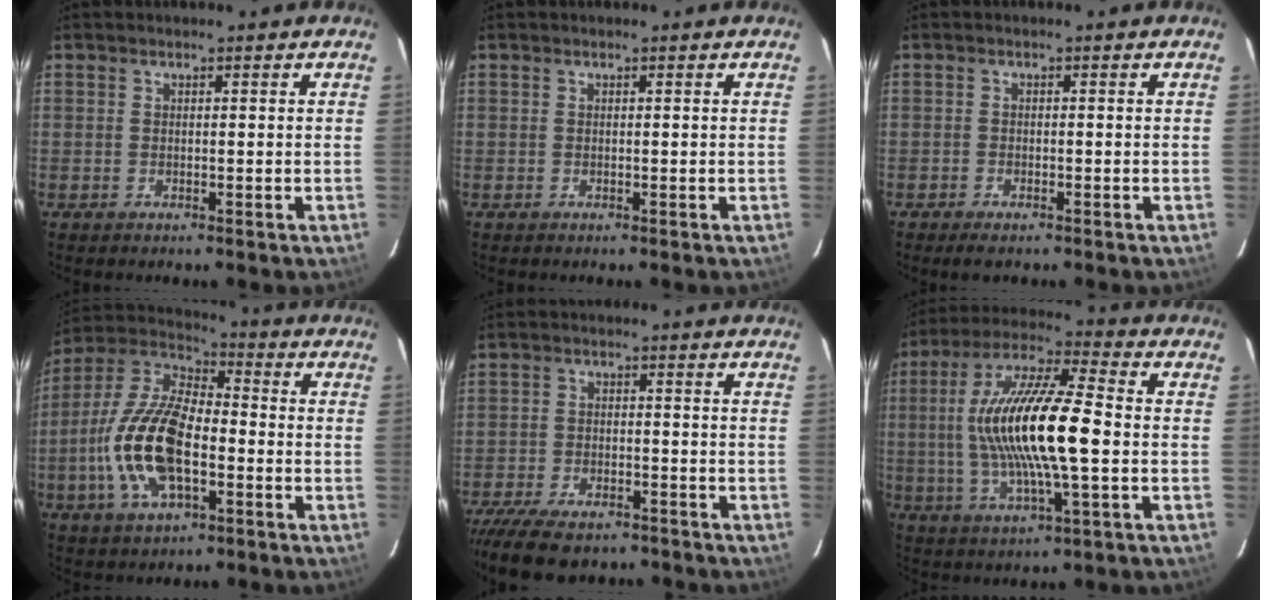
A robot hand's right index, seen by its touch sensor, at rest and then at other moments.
{"total": 0.0}
{"total": 2.4, "force": [-2.0, 0.8, 1.1], "torque": [-0.030, -0.008, -0.036]}
{"total": 17.8, "force": [-4.4, 8.1, 15.2], "torque": [-0.323, -0.001, -0.088]}
{"total": 12.5, "force": [-10.3, 4.4, 5.5], "torque": [-0.128, -0.027, -0.168]}
{"total": 18.9, "force": [-0.5, 3.7, 18.5], "torque": [-0.357, 0.006, -0.016]}